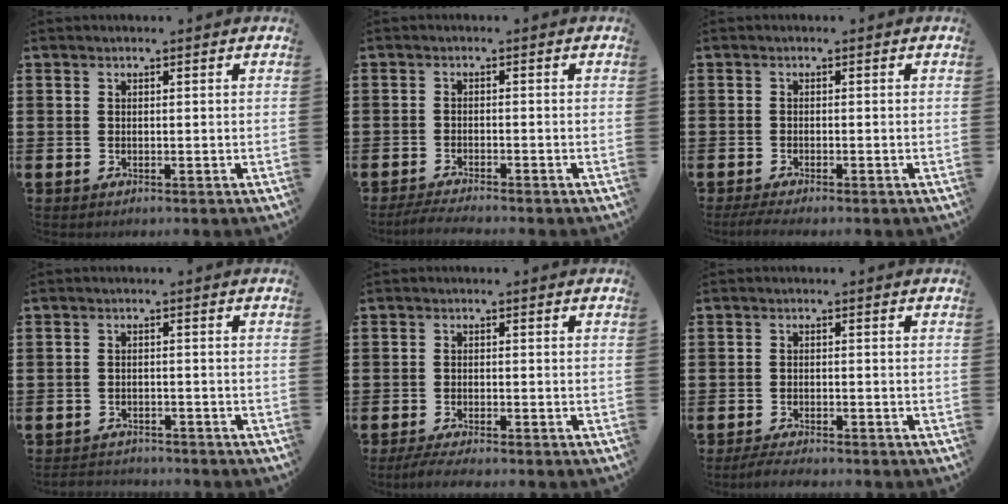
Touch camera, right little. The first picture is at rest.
{"total": 1.8, "force": [-1.6, 0.0, 0.8], "torque": [-0.013, 0.004, -0.032]}
{"total": 1.3, "force": [-0.8, 0.1, 0.9], "torque": [-0.015, -0.002, -0.016]}
{"total": 1.8, "force": [-1.7, 0.1, -0.2], "torque": [-0.003, 0.003, -0.039]}
{"total": 1.8, "force": [-1.5, 0.1, 1.0], "torque": [-0.017, 0.002, -0.029]}
{"total": 1.9, "force": [-1.7, 0.1, 0.7], "torque": [-0.012, 0.005, -0.034]}